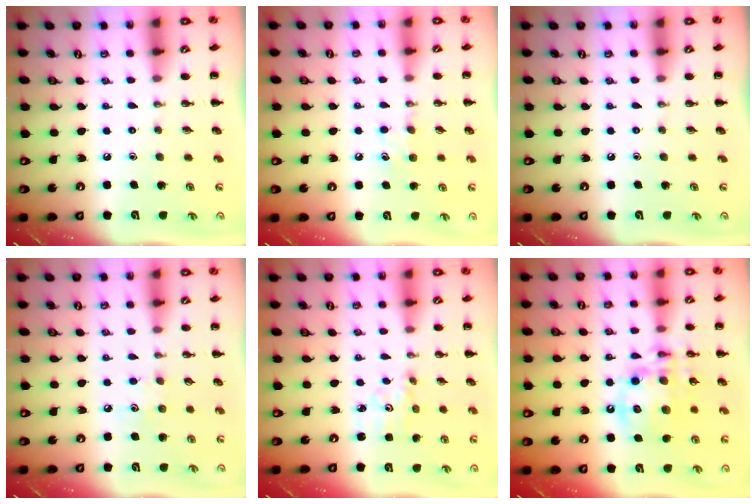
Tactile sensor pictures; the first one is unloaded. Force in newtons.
{"total": 5.9, "press": 5.7, "slide": 1.6}
{"total": 0.0}
{"total": 4.5, "press": 4.3, "slide": 1.1}
{"total": 2.9, "press": 2.8, "slide": 0.7}
{"total": 14.3, "press": 14.0, "slide": 3.2}